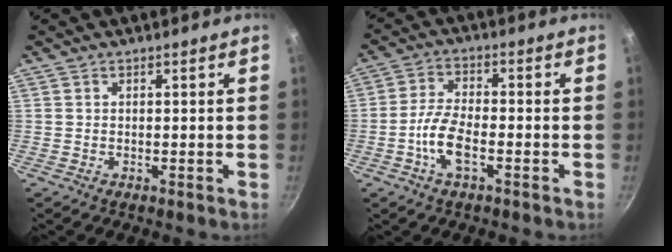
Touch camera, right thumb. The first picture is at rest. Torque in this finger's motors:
{"motor_torque": [-0.08, 0.34, 0.68, -0.33, 0.05]}